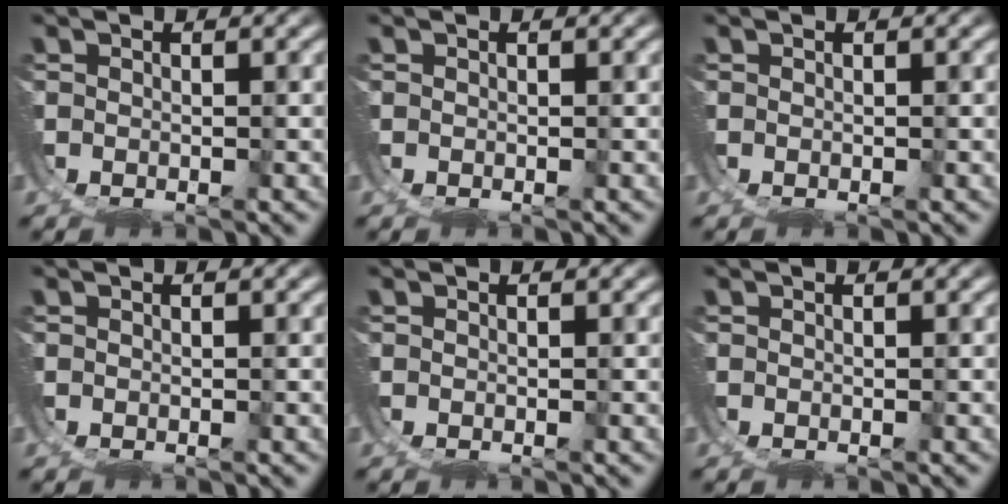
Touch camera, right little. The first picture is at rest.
{"total": 0.0}
{"total": 0.0}
{"total": 0.0}
{"total": 0.0}
{"total": 0.0}